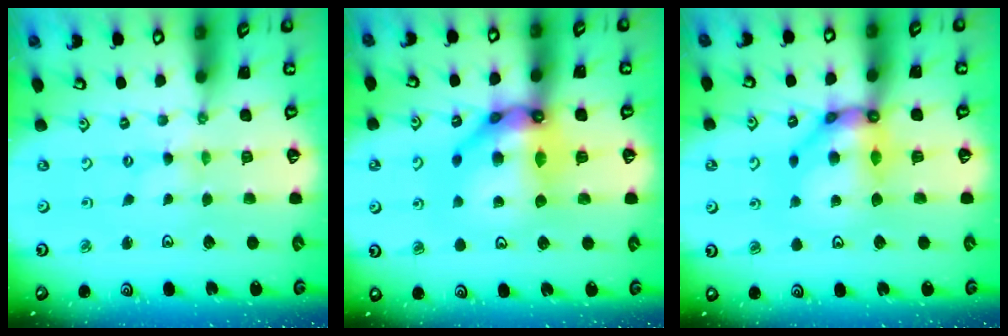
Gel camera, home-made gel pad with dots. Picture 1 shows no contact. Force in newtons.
{"total": 16.1, "press": 16.0, "slide": 1.8}
{"total": 11.9, "press": 11.9, "slide": 1.0}